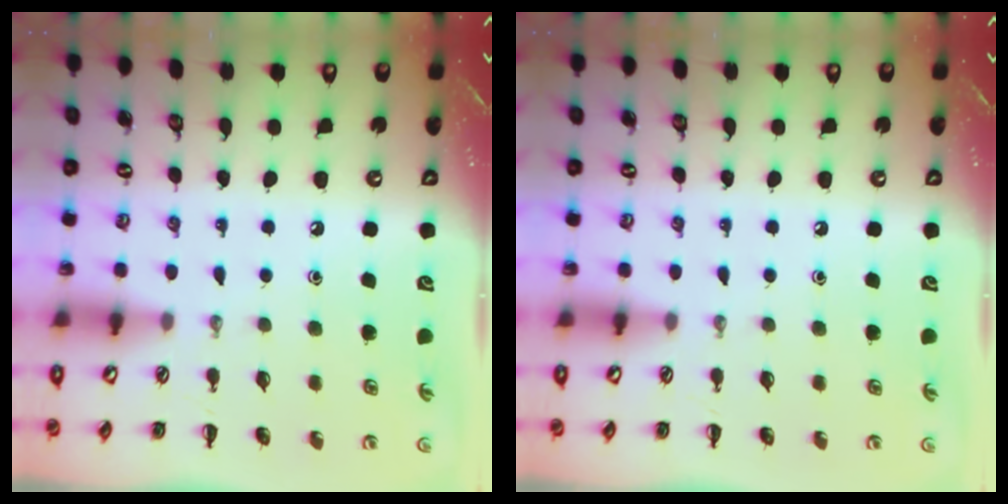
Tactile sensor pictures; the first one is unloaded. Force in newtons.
{"total": 0.0}